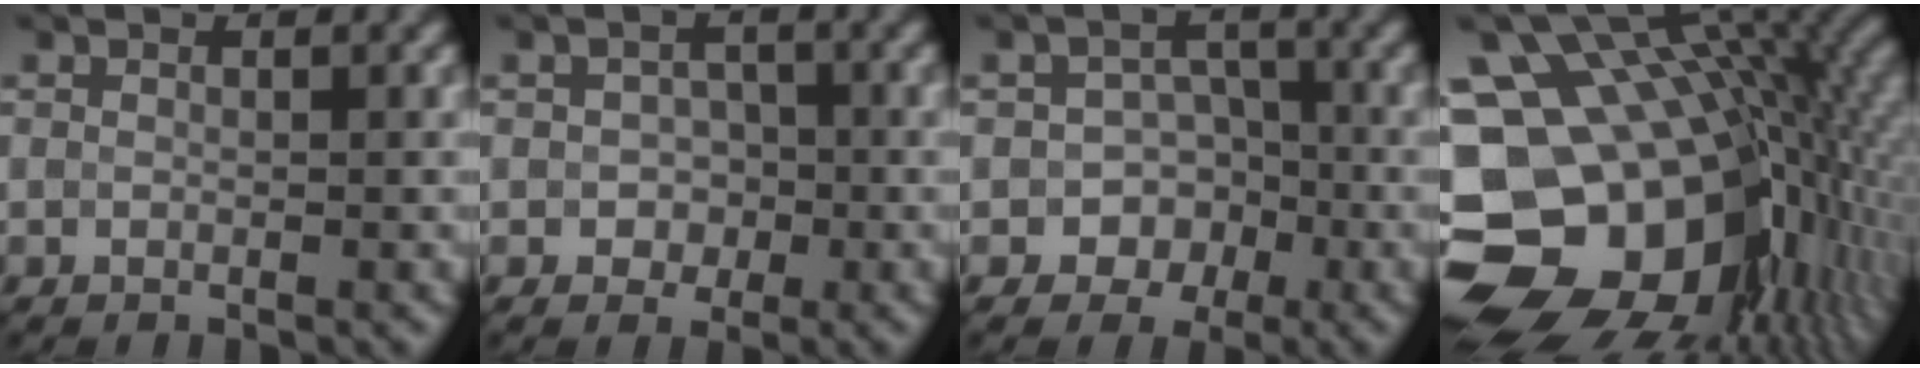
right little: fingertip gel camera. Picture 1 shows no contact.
{"total": 1.8, "force": [-1.0, 1.4, 0.0], "torque": [-0.001, -0.004, -0.015]}
{"total": 4.6, "force": [-2.8, 3.7, 0.5], "torque": [0.035, 0.006, -0.052]}
{"total": 19.5, "force": [-3.7, 13.7, 13.5], "torque": [-0.231, 0.003, -0.032]}